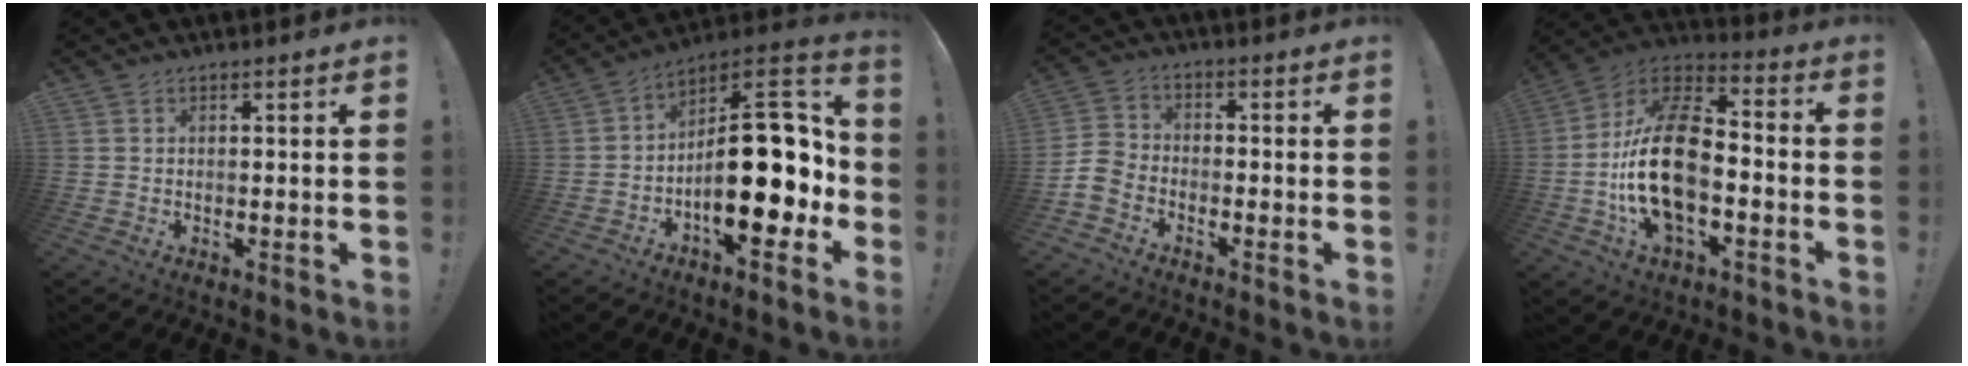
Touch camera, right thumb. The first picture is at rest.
{"total": 23.8, "force": [-3.5, 10.6, 21.0], "torque": [-0.301, 0.016, -0.044]}
{"total": 6.6, "force": [-4.3, 4.2, 2.7], "torque": [-0.057, 0.024, -0.079]}
{"total": 22.2, "force": [-3.7, 12.4, 18.0], "torque": [-0.342, 0.028, -0.058]}